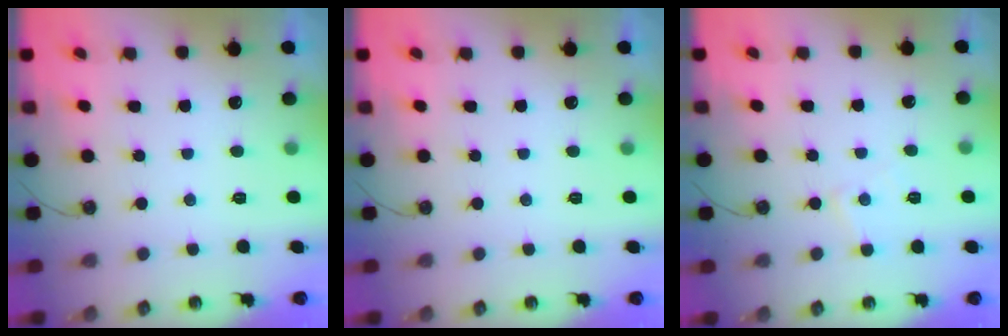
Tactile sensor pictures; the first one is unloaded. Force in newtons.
{"total": 0.0}
{"total": 5.2, "press": 5.2, "slide": 0.4}